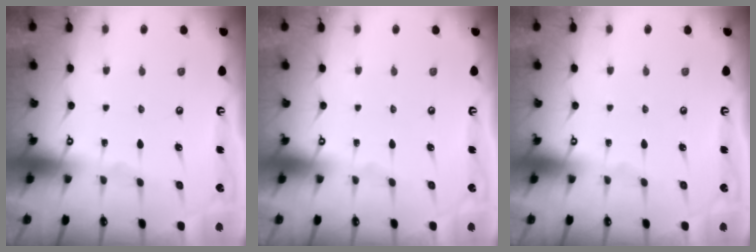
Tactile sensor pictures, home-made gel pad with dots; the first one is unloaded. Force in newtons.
{"total": 0.0}
{"total": 0.0}